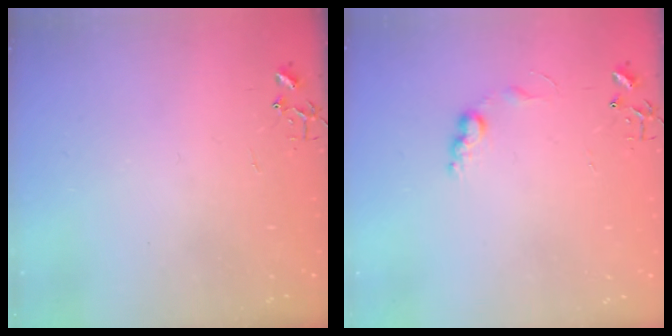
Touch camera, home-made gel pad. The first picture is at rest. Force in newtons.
{"total": 7.0, "press": 7.0, "slide": 0.2}